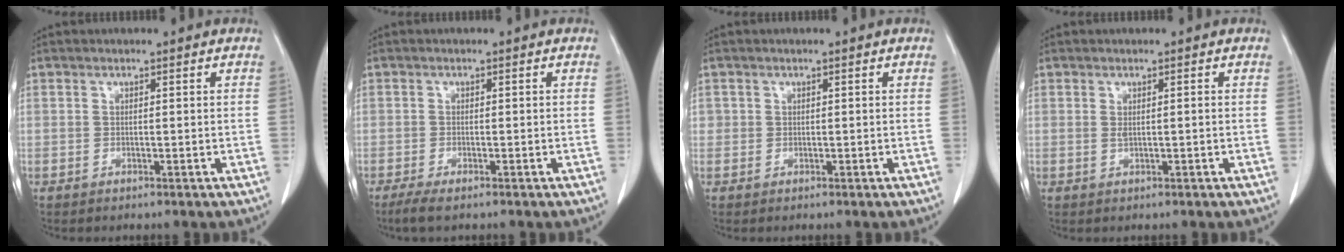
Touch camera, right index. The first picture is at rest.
{"total": 2.8, "force": [-2.1, 0.5, 1.9], "torque": [-0.038, -0.009, -0.035]}
{"total": 0.8, "force": [0.1, 0.8, 0.1], "torque": [0.008, 0.003, -0.001]}
{"total": 1.1, "force": [0.1, 0.2, 1.0], "torque": [-0.022, -0.001, 0.005]}